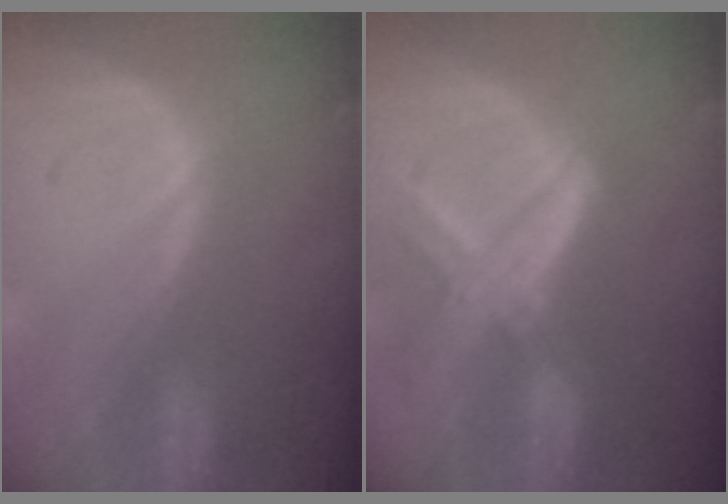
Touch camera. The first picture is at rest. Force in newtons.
{"total": 8.2, "press": 7.1, "slide": 4.1}